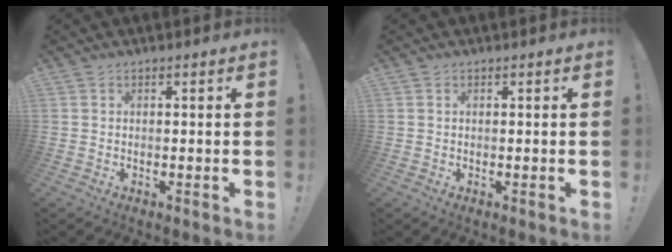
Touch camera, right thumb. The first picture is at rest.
{"total": 0.0}